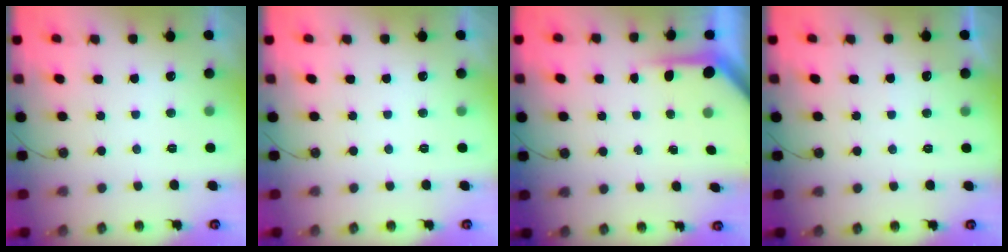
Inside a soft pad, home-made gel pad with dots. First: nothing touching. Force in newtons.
{"total": 0.0}
{"total": 4.0, "press": 4.0, "slide": 0.4}
{"total": 3.2, "press": 3.2, "slide": 0.4}